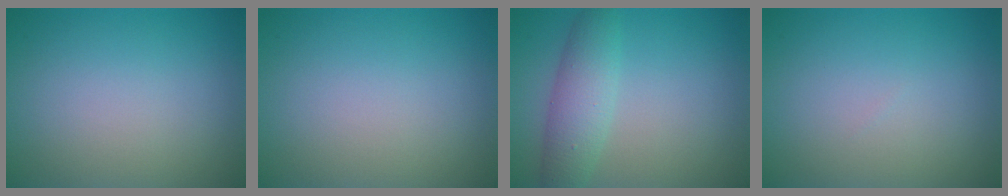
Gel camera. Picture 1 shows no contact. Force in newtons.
{"total": 0.0}
{"total": 3.9, "press": 3.9, "slide": 0.1}
{"total": 0.0}